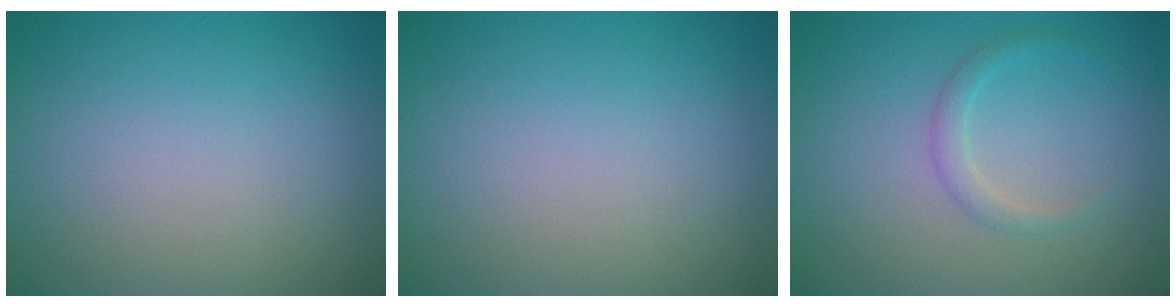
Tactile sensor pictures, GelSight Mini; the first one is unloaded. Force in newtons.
{"total": 0.0}
{"total": 1.5, "press": 1.5, "slide": 0.1}